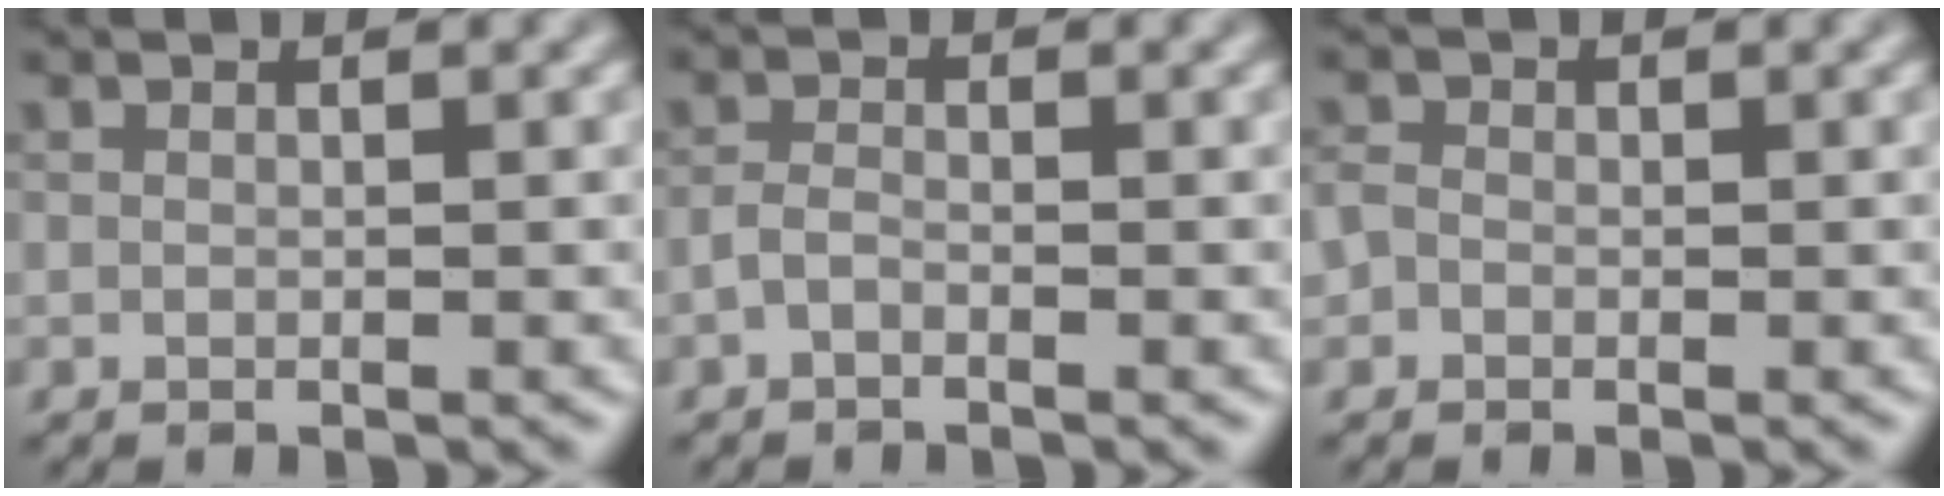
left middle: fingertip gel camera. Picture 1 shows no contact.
{"total": 1.1, "force": [-0.7, 0.5, 0.7], "torque": [-0.016, 0.002, -0.018]}
{"total": 1.3, "force": [-0.4, 1.1, 0.4], "torque": [-0.003, 0.000, -0.014]}